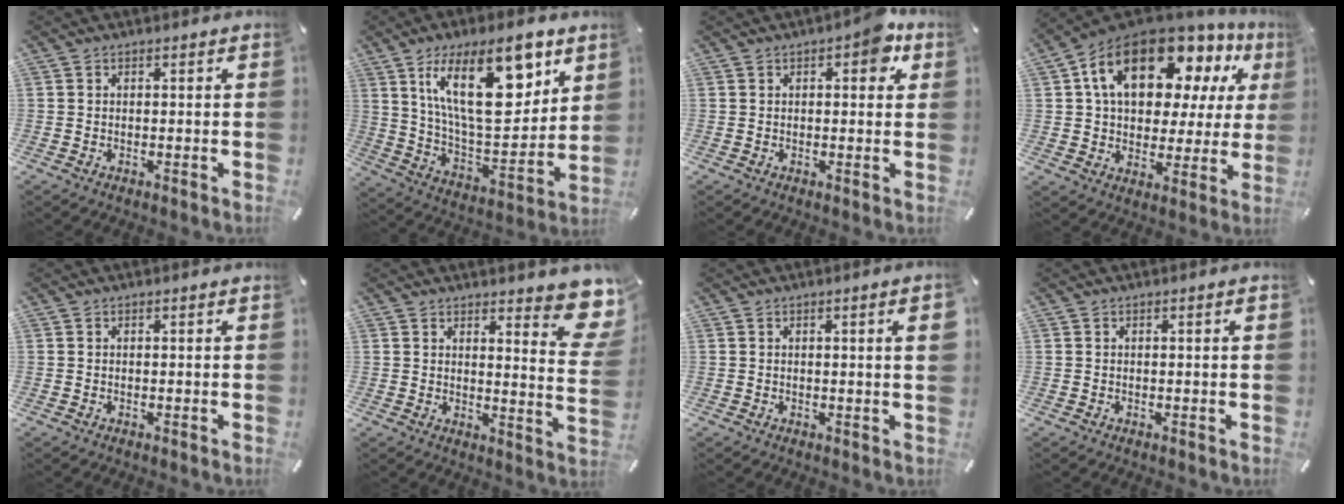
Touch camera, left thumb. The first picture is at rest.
{"total": 23.4, "force": [11.3, 10.7, 17.5], "torque": [-0.282, -0.051, 0.182]}
{"total": 6.5, "force": [2.4, 3.2, 5.1], "torque": [-0.058, -0.003, 0.030]}
{"total": 19.7, "force": [9.7, 11.8, 12.4], "torque": [-0.217, -0.046, 0.168]}
{"total": 0.0}
{"total": 10.9, "force": [7.6, 3.2, 7.1], "torque": [-0.079, -0.063, 0.130]}
{"total": 3.4, "force": [0.6, 0.2, 3.3], "torque": [-0.052, -0.004, 0.006]}
{"total": 0.9, "force": [0.1, 0.1, 0.9], "torque": [-0.015, 0.000, 0.002]}